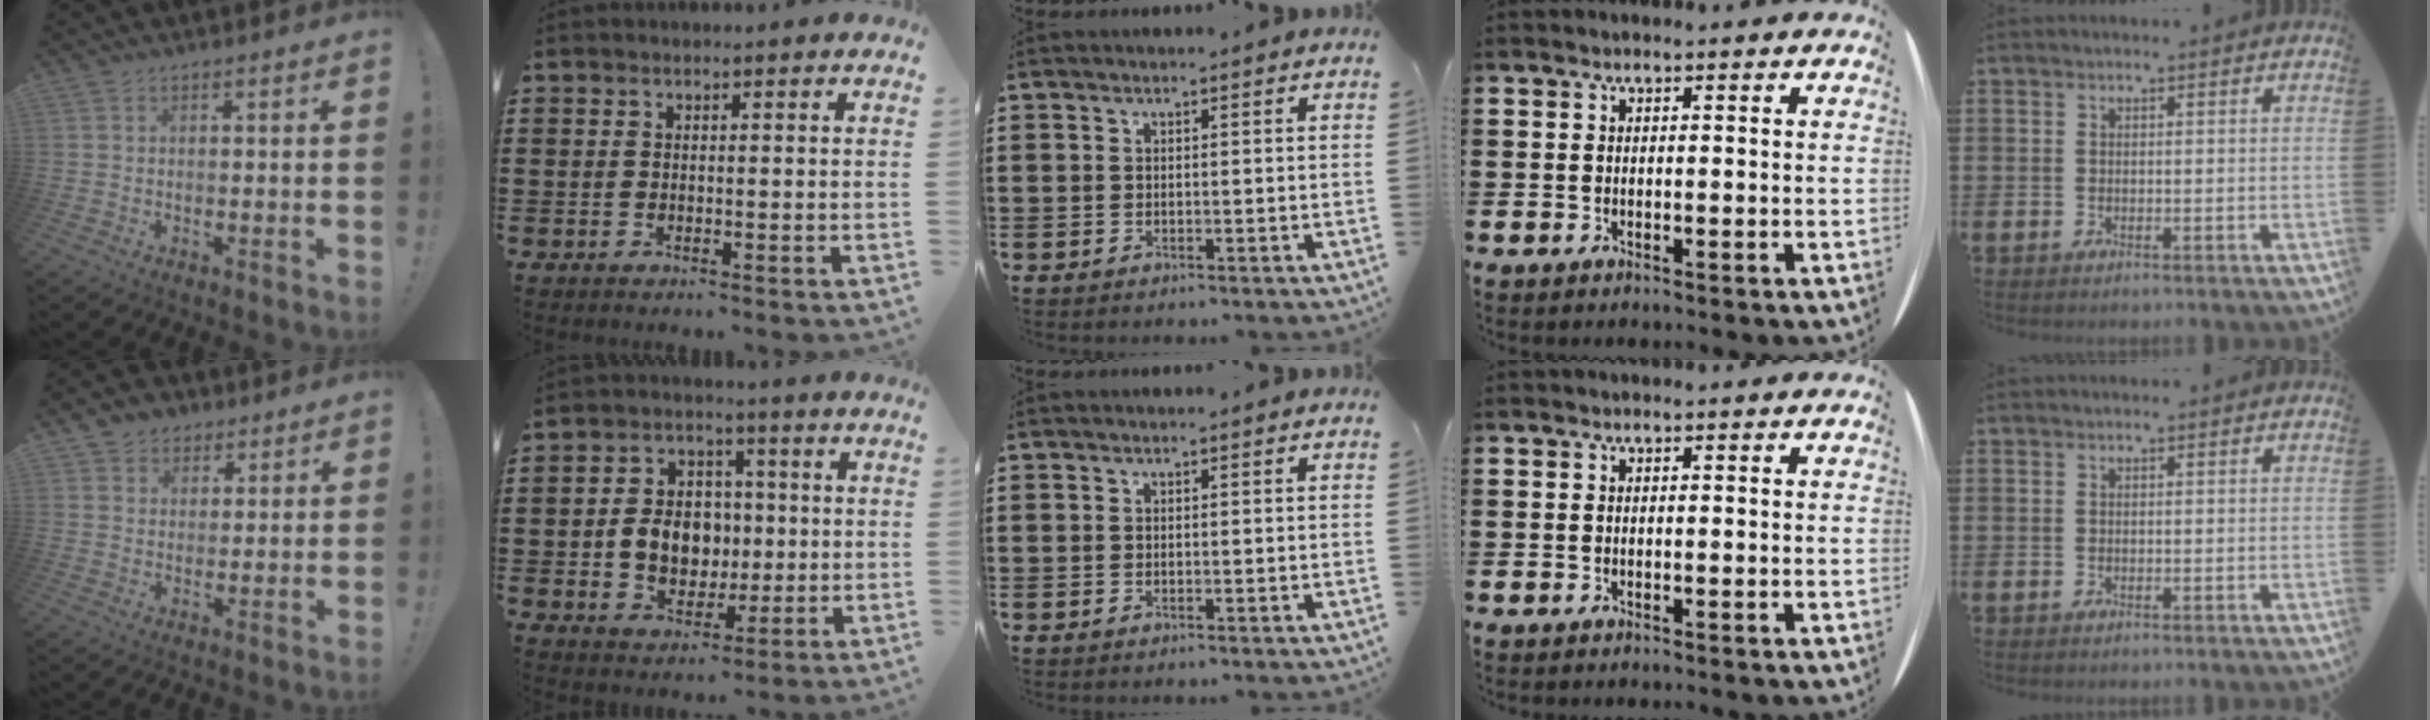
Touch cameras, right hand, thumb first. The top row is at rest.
{"thumb": {"total": 5.3, "force": [2.9, 4.4, 0.5], "torque": [0.004, -0.023, 0.054]}, "index": {"total": 7.7, "force": [-0.3, 6.3, 4.5], "torque": [-0.091, 0.010, -0.007]}}